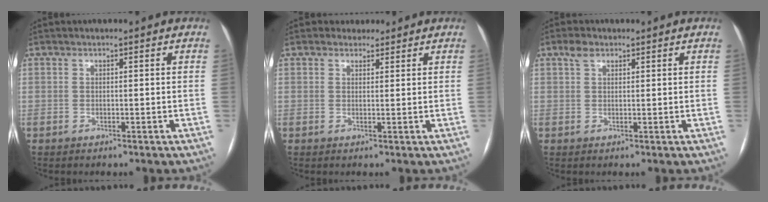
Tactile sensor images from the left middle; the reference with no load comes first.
{"total": 2.0, "force": [1.6, 1.2, -0.1], "torque": [0.003, 0.007, 0.021]}
{"total": 1.9, "force": [1.2, 0.9, 1.0], "torque": [-0.026, 0.011, 0.025]}